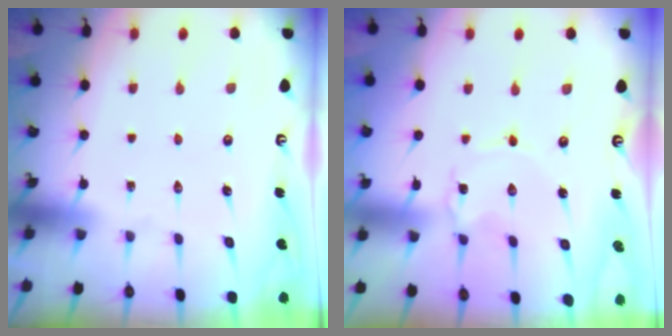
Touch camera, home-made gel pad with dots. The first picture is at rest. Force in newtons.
{"total": 0.9, "press": 0.9, "slide": 0.1}